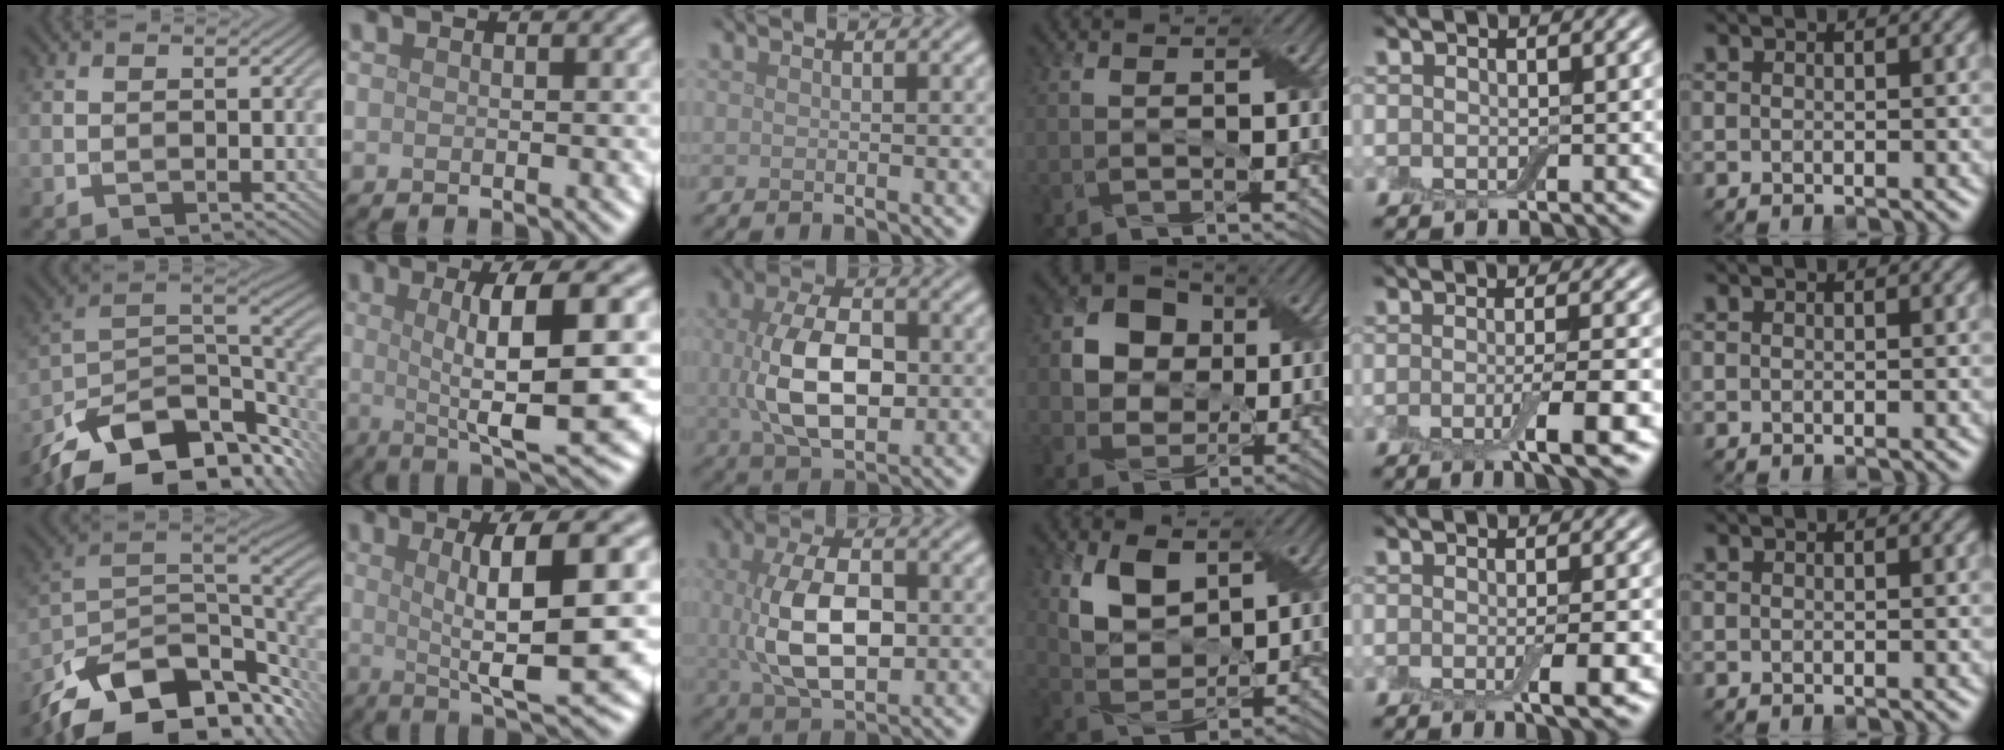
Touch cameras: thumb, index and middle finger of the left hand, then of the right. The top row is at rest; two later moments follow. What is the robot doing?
{"motion": "wrap", "object": "adhesive wrap"}